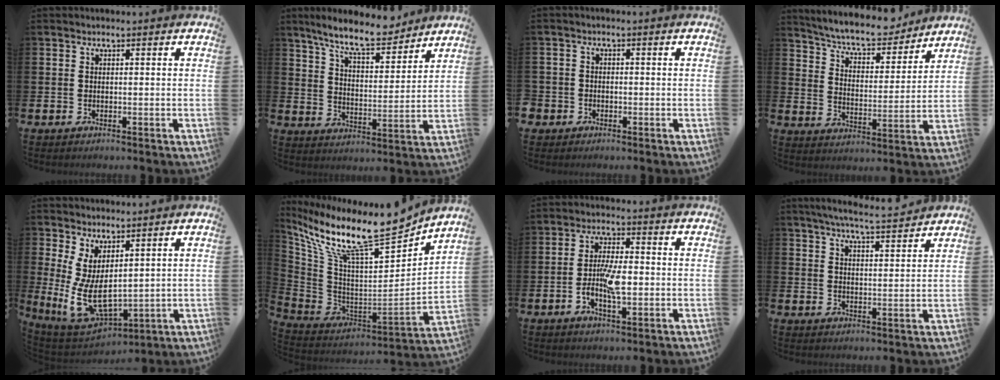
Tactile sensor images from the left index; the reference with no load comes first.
{"total": 9.4, "force": [8.6, 1.7, 3.5], "torque": [-0.094, -0.043, 0.155]}
{"total": 1.6, "force": [-1.0, 1.2, -0.1], "torque": [-0.001, 0.000, -0.025]}
{"total": 7.6, "force": [7.1, 1.5, 2.1], "torque": [-0.071, -0.050, 0.122]}
{"total": 7.5, "force": [1.3, 4.1, 6.1], "torque": [-0.131, -0.029, 0.028]}
{"total": 14.8, "force": [11.8, 2.9, 8.4], "torque": [-0.175, -0.090, 0.197]}
{"total": 6.0, "force": [-1.3, 2.2, 5.5], "torque": [-0.098, 0.006, -0.026]}
{"total": 6.0, "force": [5.7, -0.1, 1.8], "torque": [-0.047, -0.030, 0.100]}